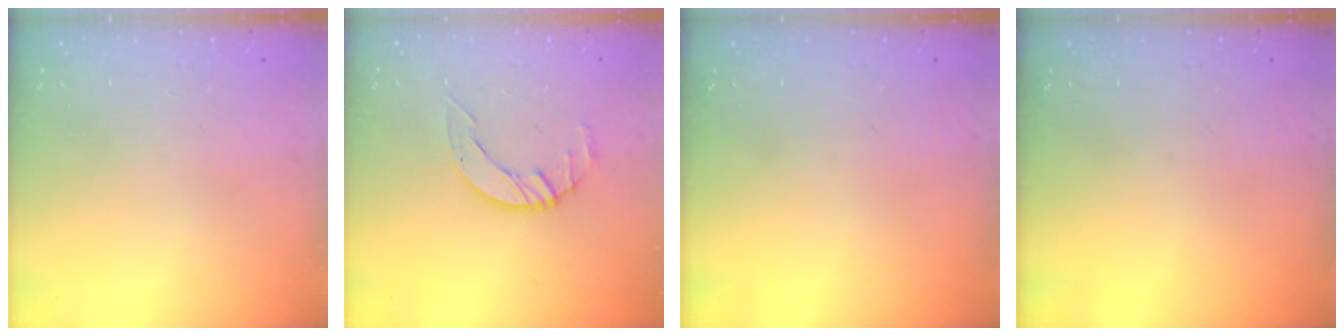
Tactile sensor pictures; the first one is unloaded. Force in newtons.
{"total": 2.7, "press": 2.7, "slide": 0.3}
{"total": 0.0}
{"total": 0.0}